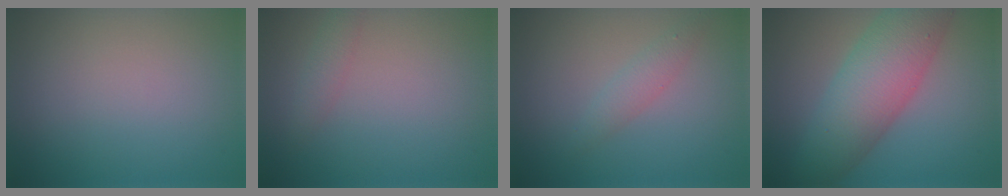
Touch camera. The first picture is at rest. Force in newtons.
{"total": 1.3, "press": 1.3, "slide": 0.0}
{"total": 1.6, "press": 1.6, "slide": 0.1}
{"total": 8.3, "press": 8.2, "slide": 0.2}